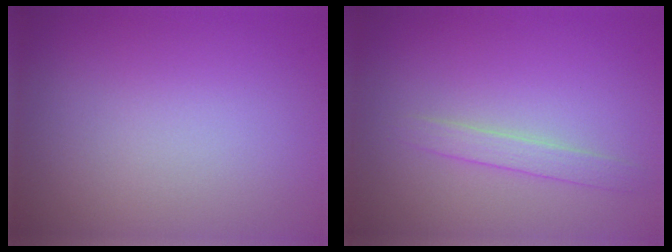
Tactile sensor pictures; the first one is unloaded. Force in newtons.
{"total": 1.5, "press": 1.5, "slide": 0.0}